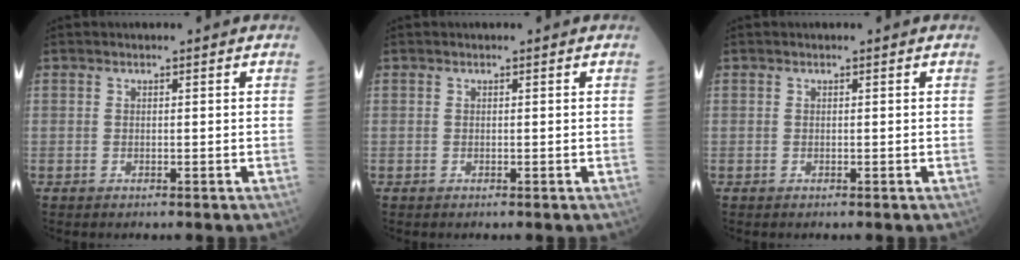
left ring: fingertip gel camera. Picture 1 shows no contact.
{"total": 0.0}
{"total": 0.0}